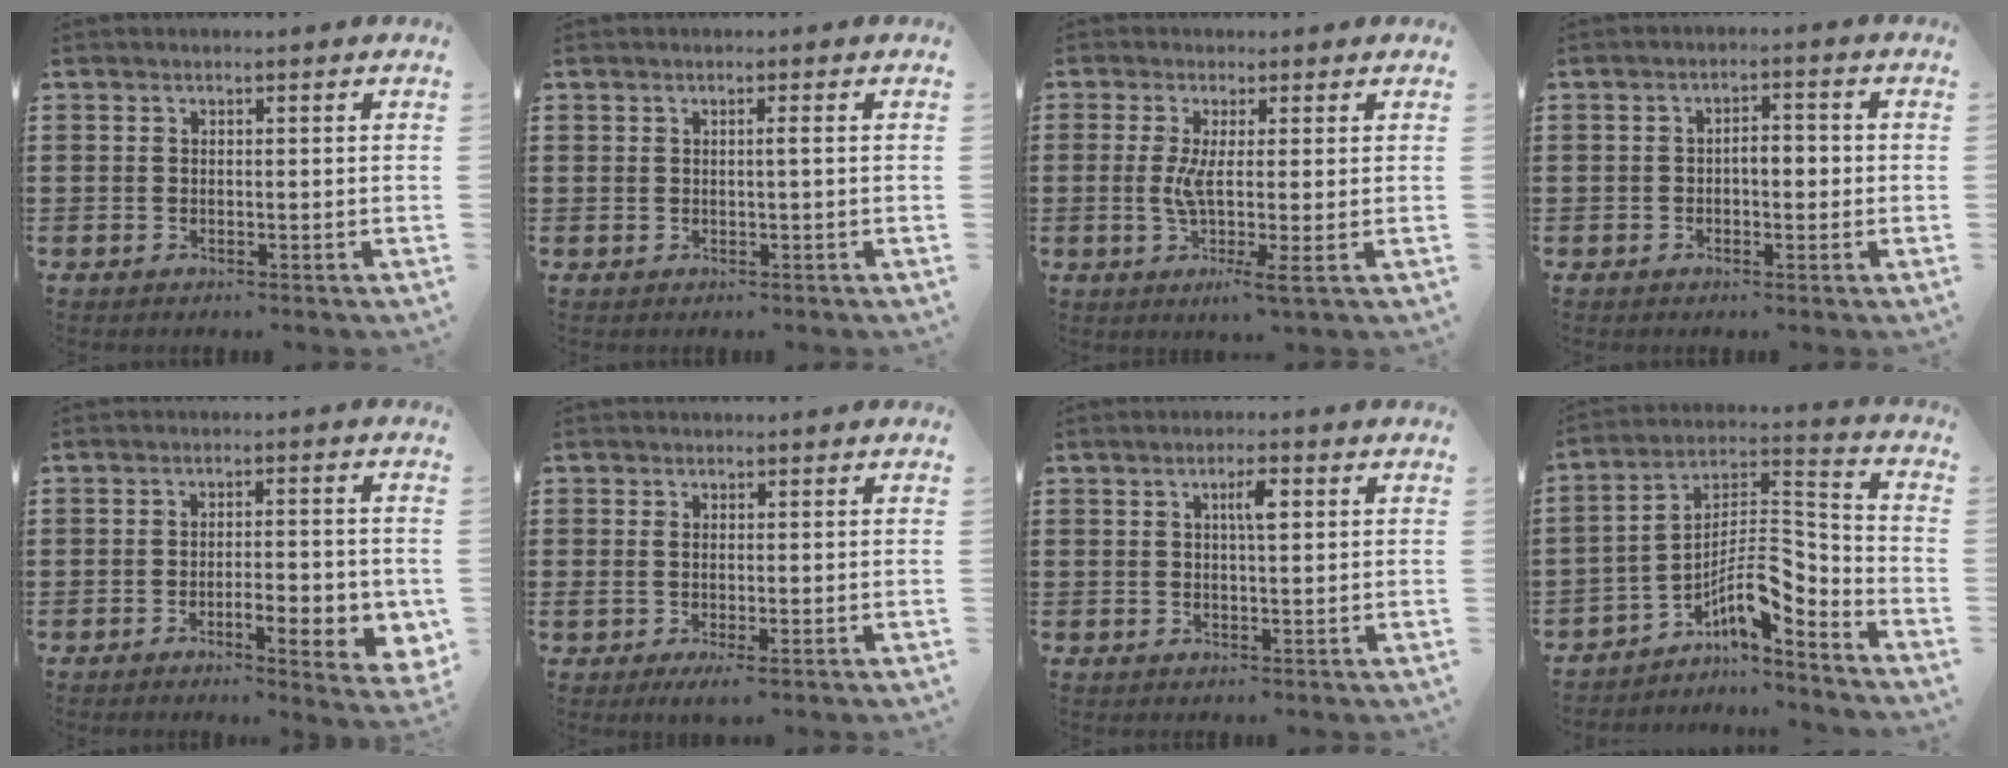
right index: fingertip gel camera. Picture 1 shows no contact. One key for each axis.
{"total": 0.6, "fx": 0.1, "fy": -0.1, "fz": 0.6, "tx": -0.010, "ty": -0.003, "tz": 0.002}
{"total": 4.8, "fx": -0.2, "fy": 0.0, "fz": 4.8, "tx": -0.114, "ty": -0.019, "tz": -0.011}
{"total": 2.9, "fx": -0.6, "fy": 1.4, "fz": 2.5, "tx": -0.048, "ty": 0.006, "tz": -0.013}
{"total": 5.9, "fx": -2.0, "fy": 1.9, "fz": 5.3, "tx": -0.071, "ty": -0.006, "tz": -0.034}
{"total": 1.5, "fx": -0.2, "fy": 0.2, "fz": 1.4, "tx": -0.035, "ty": -0.004, "tz": -0.007}
{"total": 3.3, "fx": 1.0, "fy": 0.9, "fz": 3.1, "tx": -0.054, "ty": 0.005, "tz": 0.012}
{"total": 8.8, "fx": -5.3, "fy": 2.7, "fz": 6.5, "tx": -0.140, "ty": -0.016, "tz": -0.109}